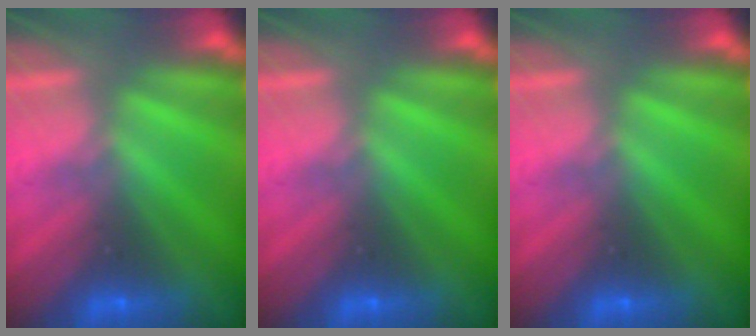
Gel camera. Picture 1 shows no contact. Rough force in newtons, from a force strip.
{"total": 0.0}
{"total": 0.0}